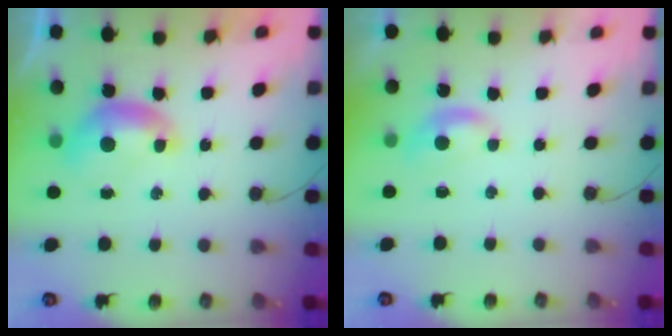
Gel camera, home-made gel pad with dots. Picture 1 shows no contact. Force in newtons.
{"total": 0.9, "press": 0.8, "slide": 0.4}